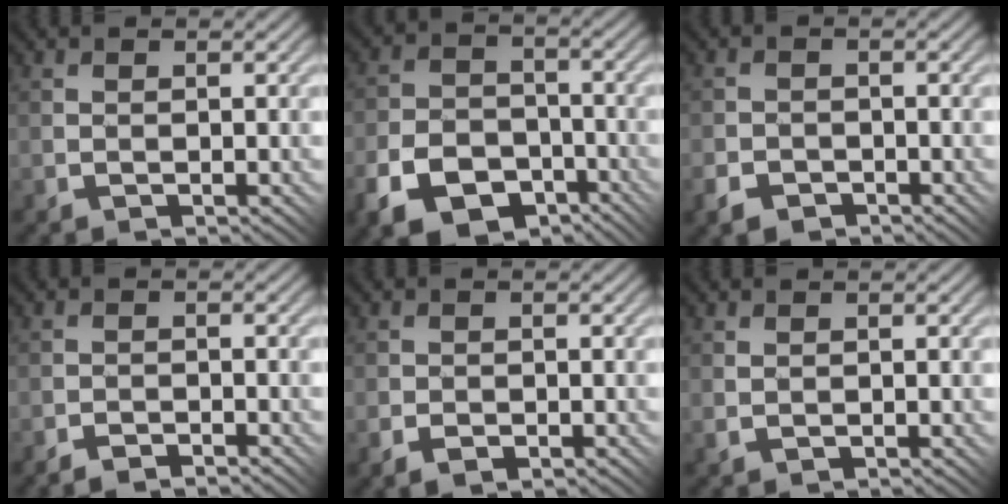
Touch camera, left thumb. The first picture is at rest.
{"total": 9.9, "force": [-6.0, 6.2, 5.0], "torque": [-0.112, -0.015, -0.120]}
{"total": 3.0, "force": [-2.0, 2.0, 0.9], "torque": [-0.019, -0.006, -0.044]}
{"total": 1.4, "force": [-1.4, 0.1, 0.2], "torque": [0.001, 0.008, -0.032]}
{"total": 1.6, "force": [-0.9, 1.1, 0.8], "torque": [-0.016, -0.004, -0.020]}
{"total": 0.6, "force": [0.1, 0.4, 0.4], "torque": [-0.011, -0.002, 0.003]}